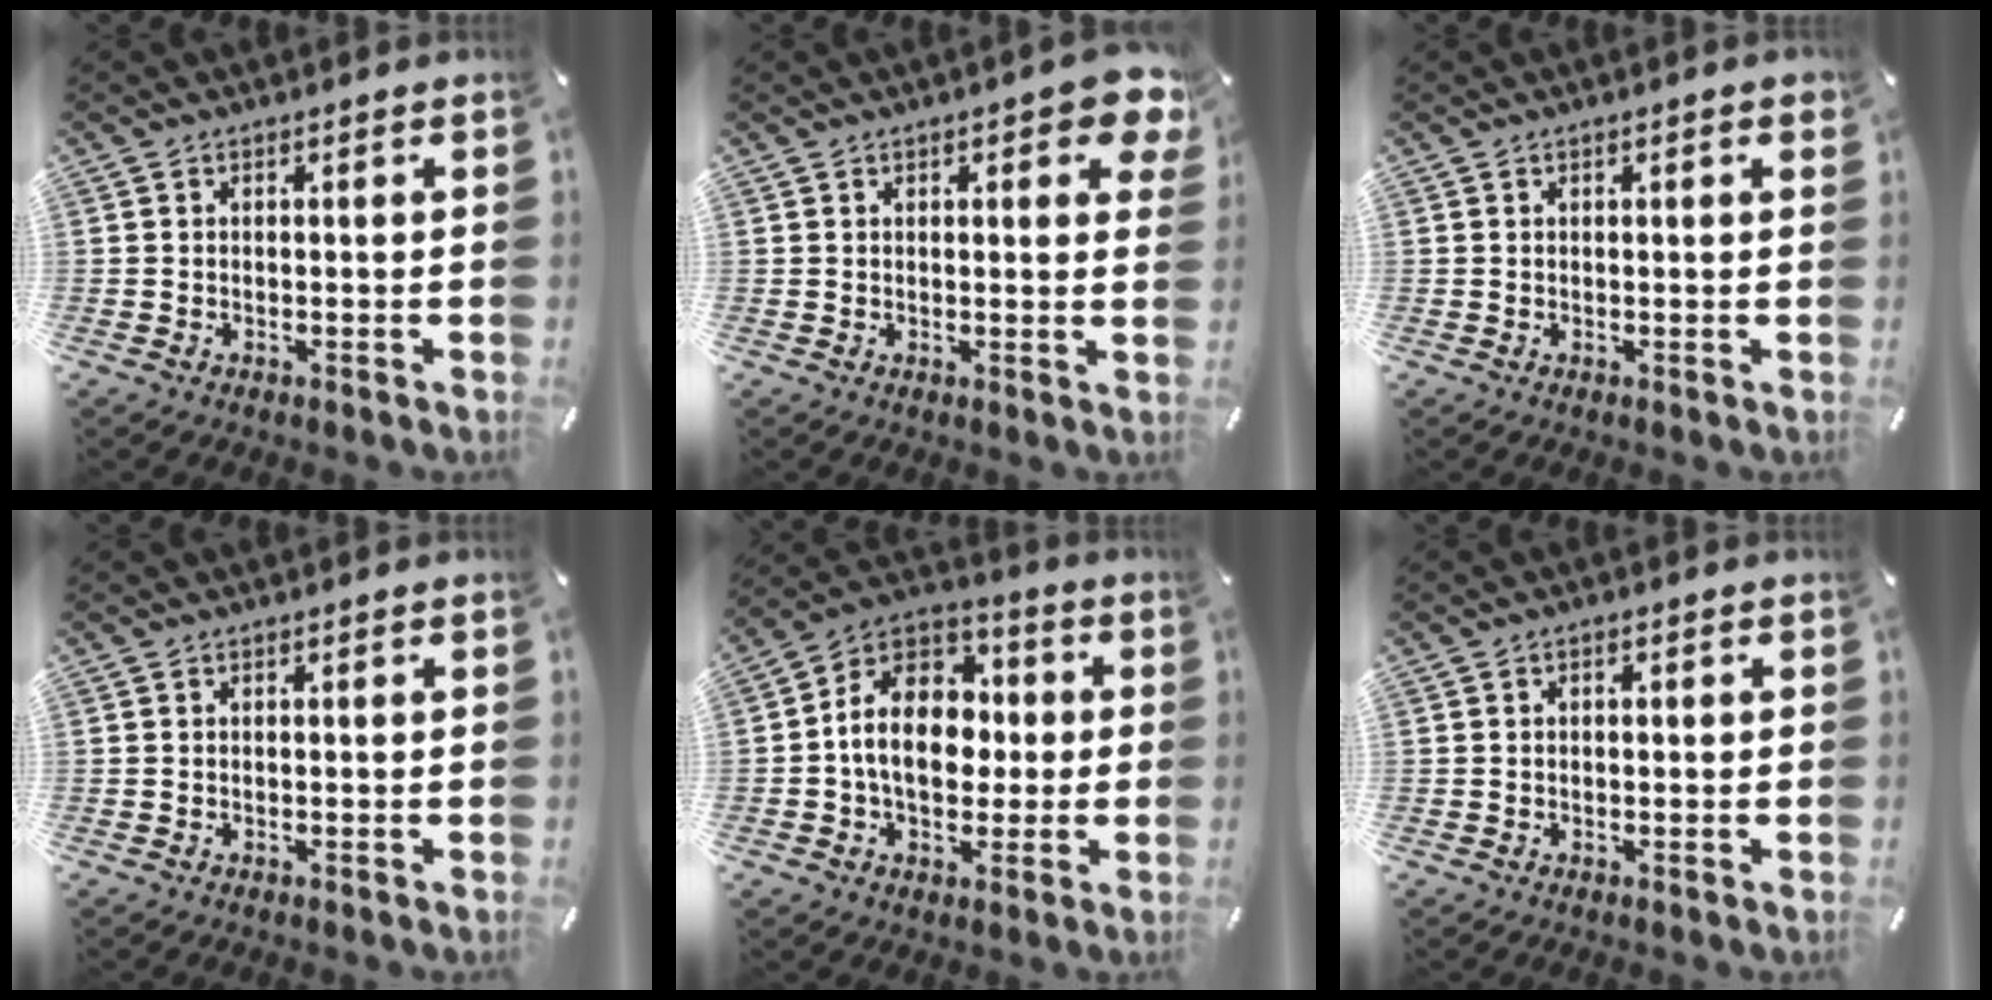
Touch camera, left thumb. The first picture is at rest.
{"total": 6.1, "force": [3.2, 2.3, 4.7], "torque": [-0.056, -0.015, 0.050]}
{"total": 1.2, "force": [0.4, 0.2, 1.2], "torque": [-0.022, 0.002, 0.005]}
{"total": 0.0}
{"total": 13.9, "force": [-1.1, 10.7, 8.8], "torque": [-0.171, 0.011, -0.022]}
{"total": 0.9, "force": [0.0, 0.6, 0.7], "torque": [-0.014, 0.003, -0.002]}